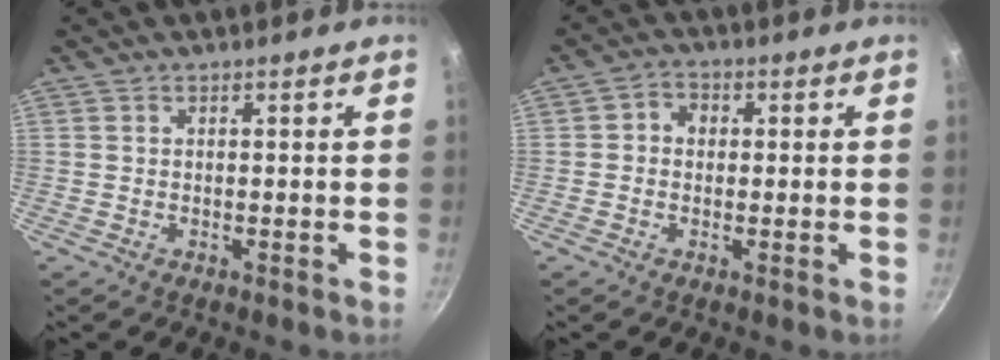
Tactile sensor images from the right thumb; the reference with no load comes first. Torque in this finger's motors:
{"motor_torque": [-0.29, 0.27, -0.10, -0.08, 0.03]}